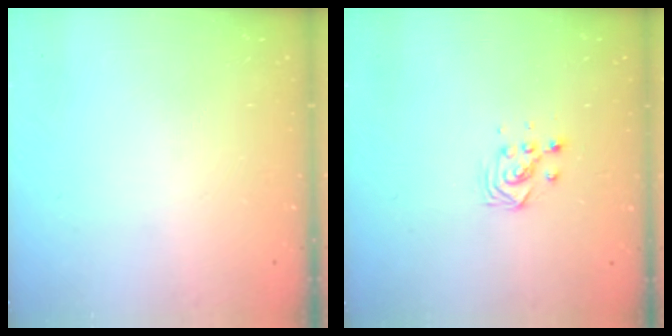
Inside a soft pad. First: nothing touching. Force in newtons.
{"total": 3.5, "press": 3.5, "slide": 0.2}